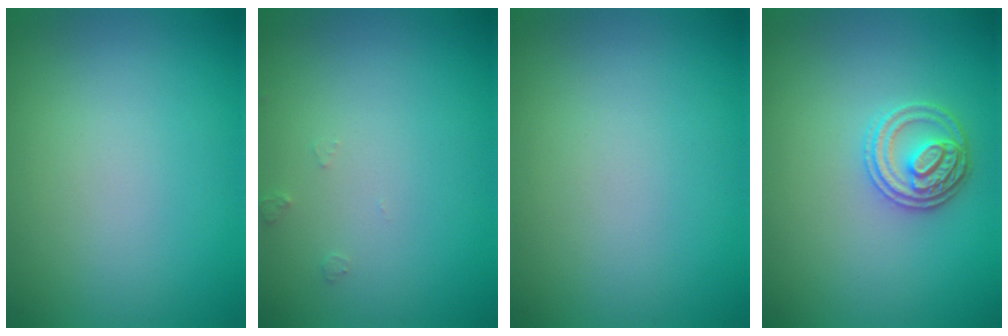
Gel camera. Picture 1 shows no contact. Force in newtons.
{"total": 0.6, "press": 0.6, "slide": 0.1}
{"total": 0.0}
{"total": 2.9, "press": 2.8, "slide": 0.7}